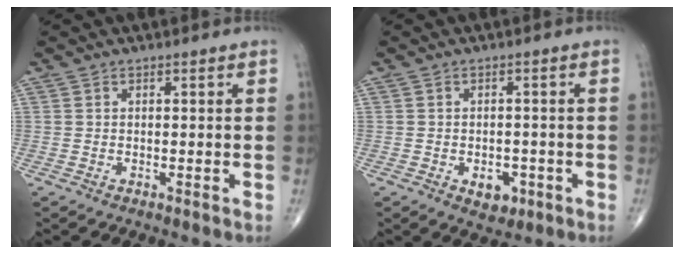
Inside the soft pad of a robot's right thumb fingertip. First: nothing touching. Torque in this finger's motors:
{"motor_torque": [0.72, 0.82, 0.32, -0.58, 0.08]}